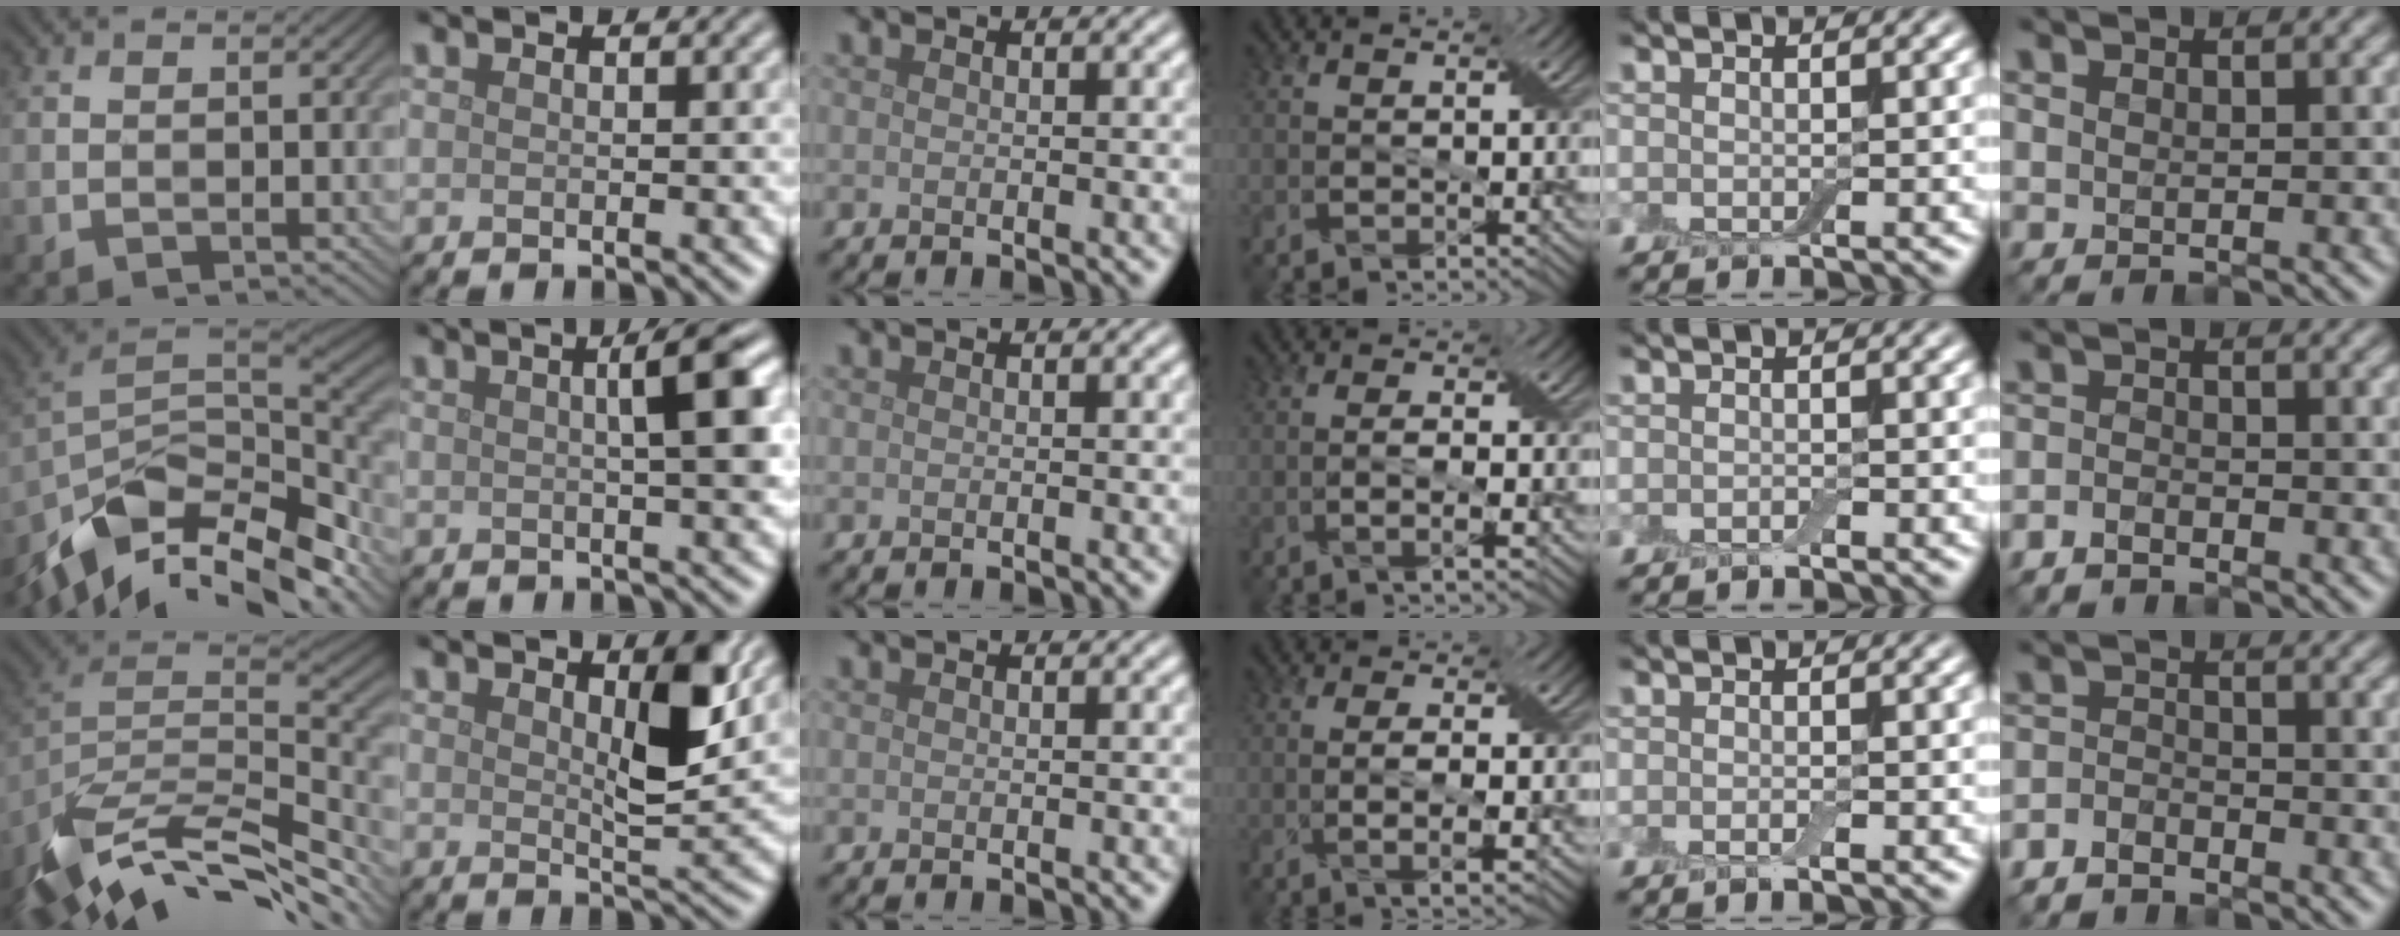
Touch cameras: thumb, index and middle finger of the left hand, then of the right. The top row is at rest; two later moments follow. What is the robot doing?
{"motion": "wrap", "object": "bandage"}